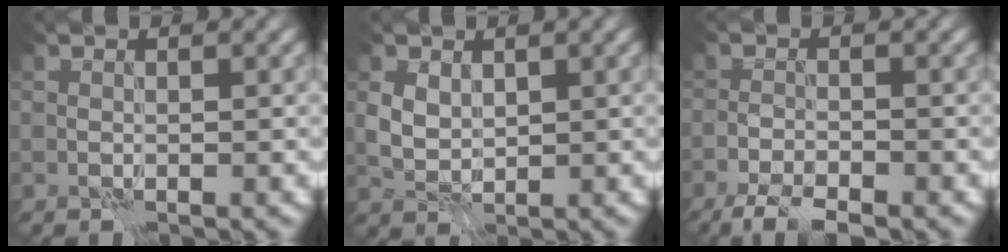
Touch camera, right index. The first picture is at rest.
{"total": 2.2, "force": [0.9, 1.5, 1.3], "torque": [-0.033, -0.002, 0.023]}
{"total": 3.6, "force": [-3.0, 0.7, 1.9], "torque": [-0.035, -0.007, -0.060]}